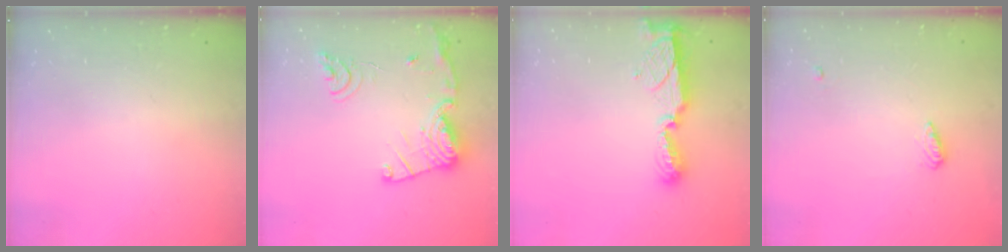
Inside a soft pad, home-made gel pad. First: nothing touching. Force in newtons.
{"total": 16.3, "press": 16.2, "slide": 1.5}
{"total": 8.9, "press": 8.9, "slide": 0.1}
{"total": 5.2, "press": 5.1, "slide": 1.0}